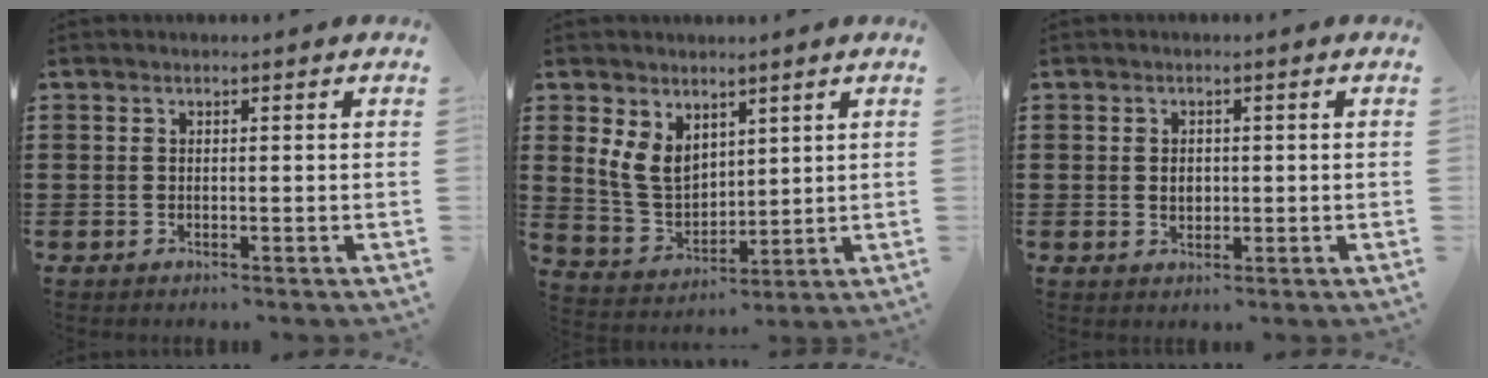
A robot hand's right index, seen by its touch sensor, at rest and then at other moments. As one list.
[{"total": 6.7, "force": [3.1, 4.8, 3.5], "torque": [-0.101, 0.003, 0.057]}, {"total": 1.8, "force": [0.1, 1.3, 1.2], "torque": [-0.026, 0.008, 0.000]}]